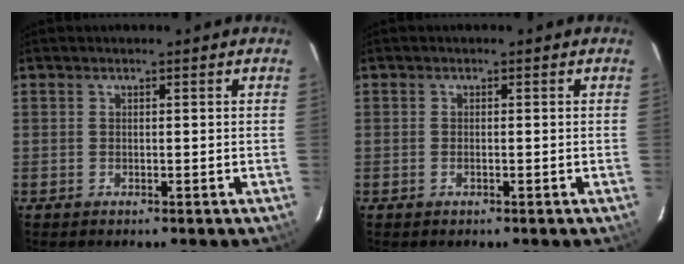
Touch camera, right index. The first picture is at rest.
{"total": 0.6, "force": [-0.2, 0.2, 0.5], "torque": [-0.010, 0.000, -0.004]}